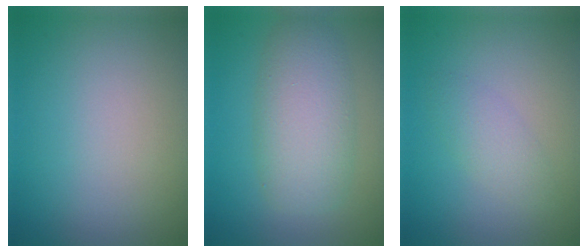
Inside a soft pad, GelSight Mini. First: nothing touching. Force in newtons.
{"total": 5.7, "press": 5.7, "slide": 0.1}
{"total": 1.8, "press": 1.8, "slide": 0.2}